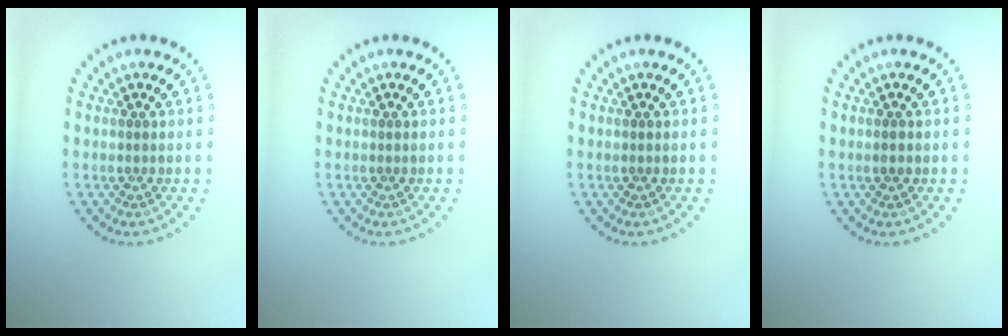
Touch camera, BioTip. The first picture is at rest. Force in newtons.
{"total": 0.0}
{"total": 0.0}
{"total": 0.8, "press": 0.8, "slide": 0.3}